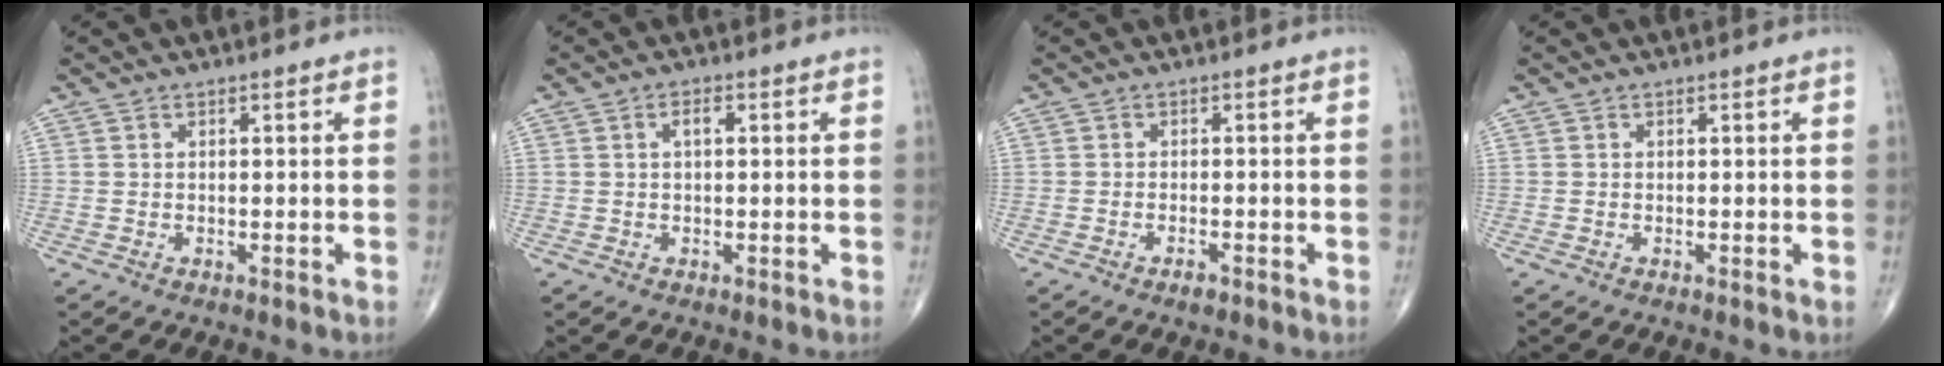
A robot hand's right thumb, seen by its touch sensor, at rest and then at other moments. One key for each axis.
{"total": 2.0, "fx": 0.4, "fy": 0.9, "fz": 1.7, "tx": -0.030, "ty": 0.006, "tz": 0.006}
{"total": 1.6, "fx": -1.1, "fy": 0.4, "fz": 1.0, "tx": -0.019, "ty": 0.002, "tz": -0.021}
{"total": 0.0}